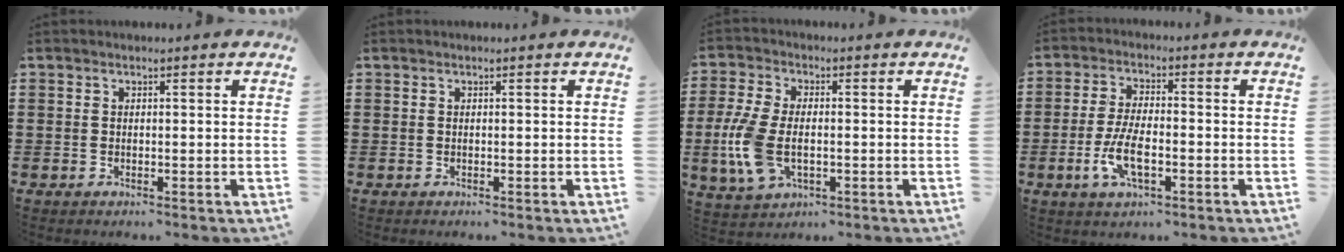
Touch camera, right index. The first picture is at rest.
{"total": 0.0}
{"total": 8.6, "force": [-1.4, 4.6, 7.1], "torque": [-0.179, -0.012, -0.030]}
{"total": 6.9, "force": [-2.3, 2.5, 6.0], "torque": [-0.133, -0.009, -0.046]}